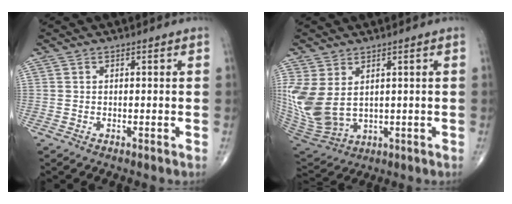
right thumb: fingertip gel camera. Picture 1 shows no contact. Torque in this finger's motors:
{"motor_torque": [-0.04, 0.36, 0.90, 0.00, 0.16]}